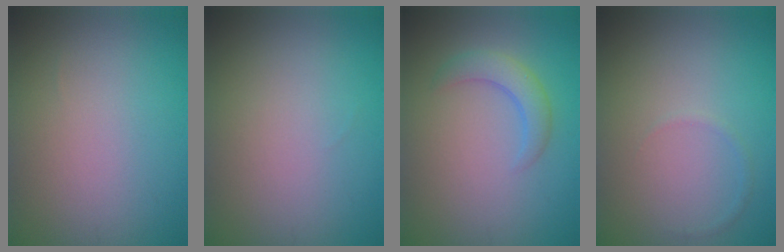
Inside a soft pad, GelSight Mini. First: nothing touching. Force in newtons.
{"total": 0.0}
{"total": 2.7, "press": 2.7, "slide": 0.1}
{"total": 0.5, "press": 0.5, "slide": 0.0}